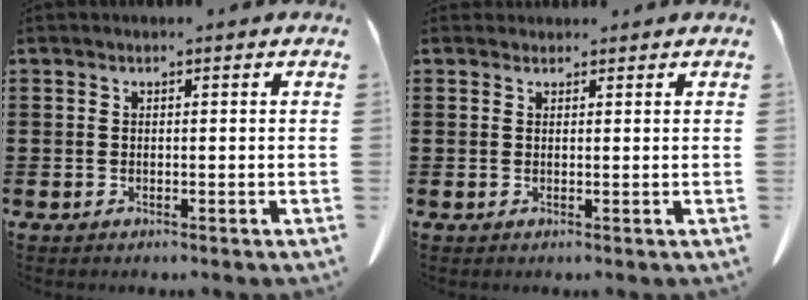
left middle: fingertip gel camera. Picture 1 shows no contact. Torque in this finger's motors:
{"motor_torque": [0.20, 0.18, 0.00, 0.00]}